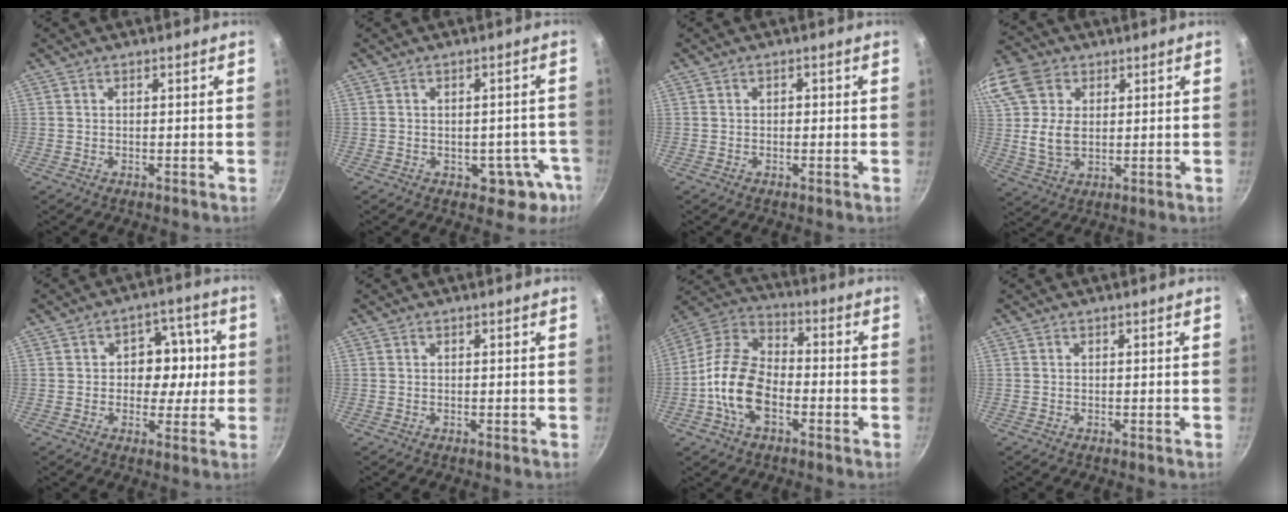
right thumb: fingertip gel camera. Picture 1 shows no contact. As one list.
[{"total": 7.9, "force": [-3.0, 5.3, 5.1], "torque": [-0.010, 0.029, -0.024]}, {"total": 0.7, "force": [-0.1, 0.6, 0.4], "torque": [-0.002, 0.005, -0.001]}, {"total": 16.5, "force": [3.9, 12.3, 10.4], "torque": [-0.215, 0.009, 0.069]}, {"total": 9.0, "force": [0.4, 7.1, 5.5], "torque": [-0.022, 0.011, -0.002]}, {"total": 0.0}, {"total": 14.3, "force": [-4.1, 8.6, 10.6], "torque": [-0.179, 0.043, -0.095]}, {"total": 0.0}]